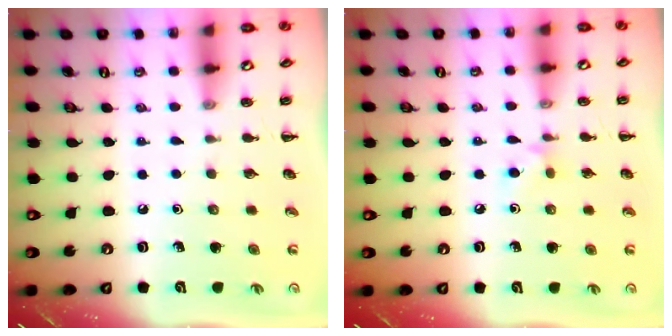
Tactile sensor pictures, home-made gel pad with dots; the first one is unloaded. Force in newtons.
{"total": 5.0, "press": 4.7, "slide": 1.7}